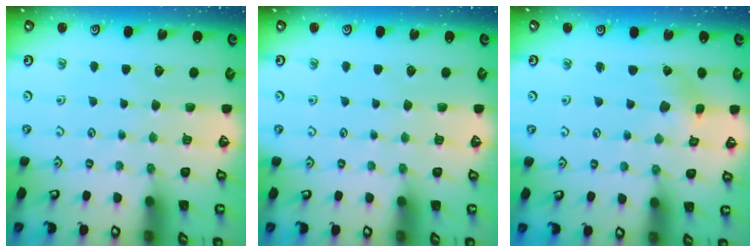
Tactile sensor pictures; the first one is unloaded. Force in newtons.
{"total": 0.0}
{"total": 1.4, "press": 1.4, "slide": 0.2}